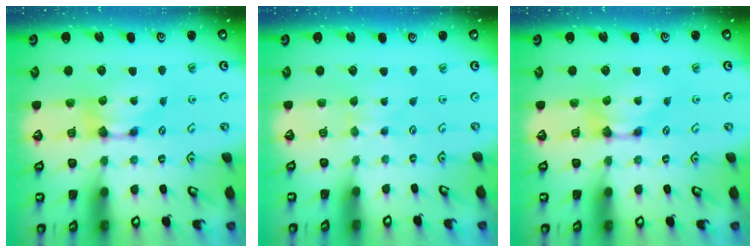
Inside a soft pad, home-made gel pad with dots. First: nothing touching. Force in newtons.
{"total": 2.3, "press": 2.2, "slide": 0.5}
{"total": 0.0}